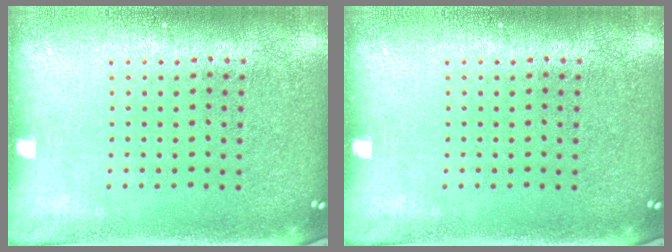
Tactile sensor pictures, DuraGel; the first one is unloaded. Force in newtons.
{"total": 0.0}